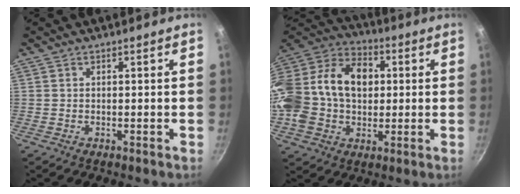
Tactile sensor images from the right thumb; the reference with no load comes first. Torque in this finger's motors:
{"motor_torque": [2.53, 2.47, 1.67, -0.89, 0.24]}